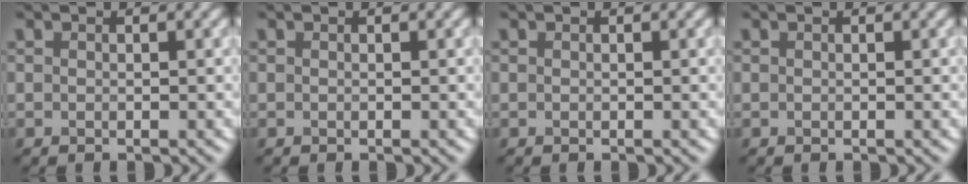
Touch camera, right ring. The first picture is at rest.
{"total": 0.0}
{"total": 0.0}
{"total": 0.0}